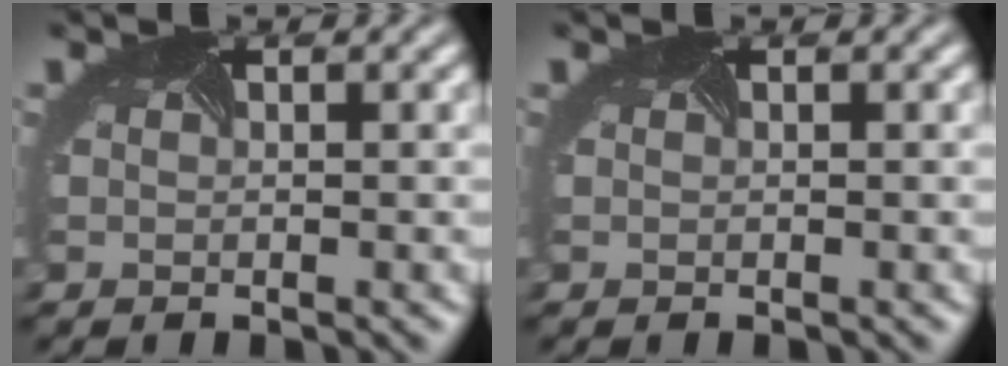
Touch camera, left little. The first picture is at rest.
{"total": 0.0}